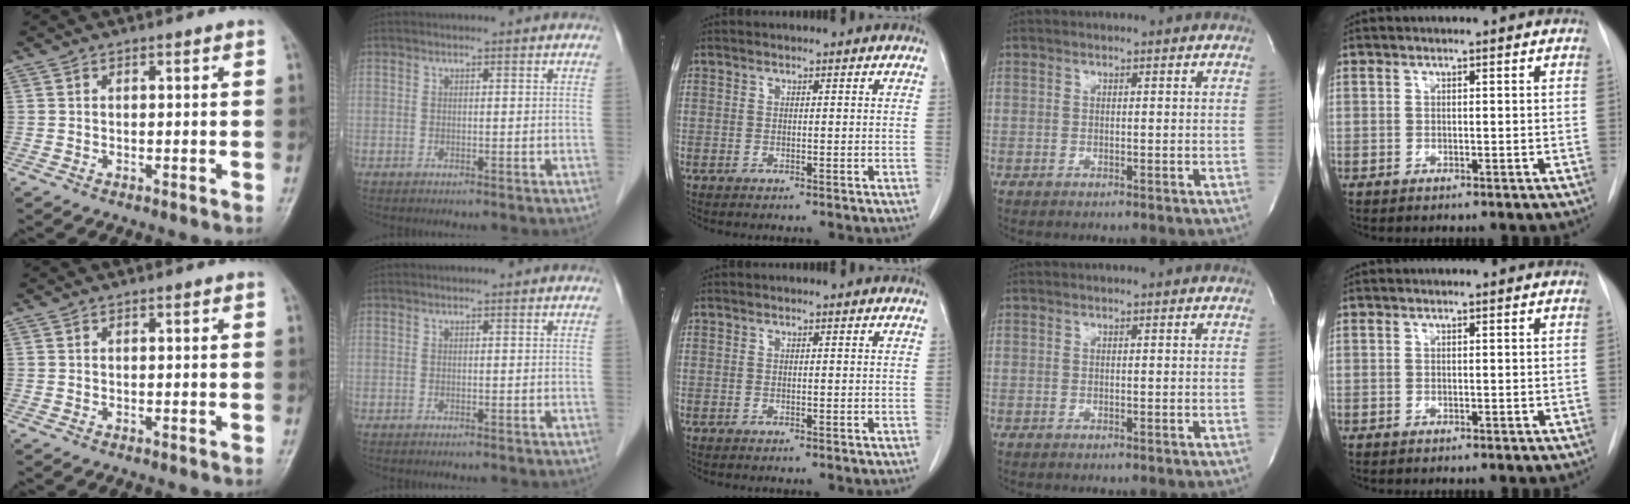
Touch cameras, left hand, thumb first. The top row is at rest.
{}